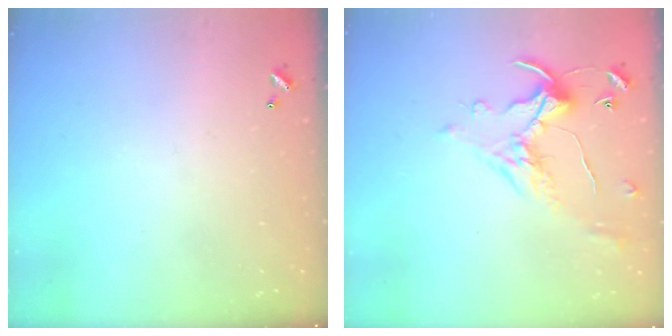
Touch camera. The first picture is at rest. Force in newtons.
{"total": 1.1, "press": 0.6, "slide": 0.9}